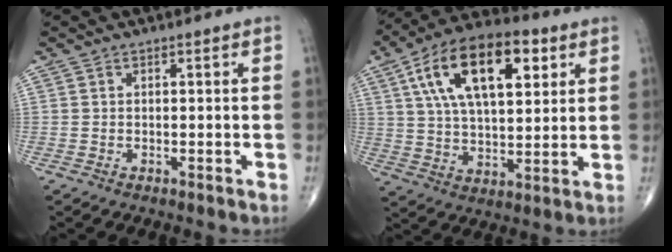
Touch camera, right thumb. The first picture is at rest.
{"total": 20.2, "force": [7.5, 9.8, 16.0], "torque": [-0.256, -0.003, 0.124]}